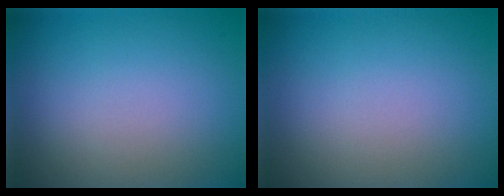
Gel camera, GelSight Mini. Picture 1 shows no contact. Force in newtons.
{"total": 0.0}